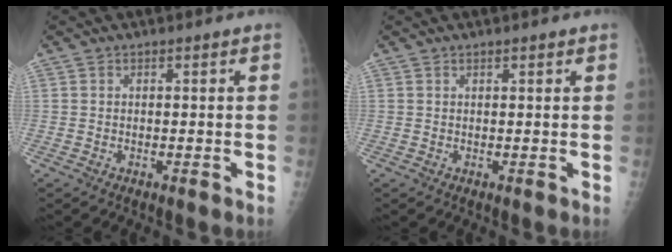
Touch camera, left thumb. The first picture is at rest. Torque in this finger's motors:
{"motor_torque": [-0.07, -0.02, -0.17, -0.13, 0.02]}